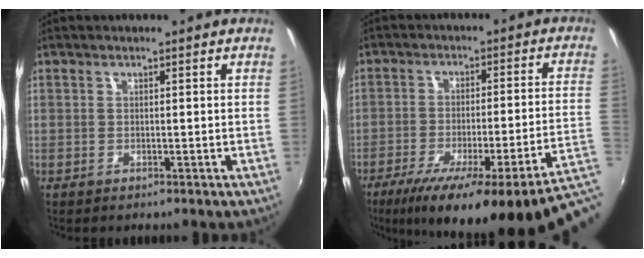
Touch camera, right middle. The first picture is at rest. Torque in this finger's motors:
{"motor_torque": [1.53, -0.61, 0.41, 0.14]}